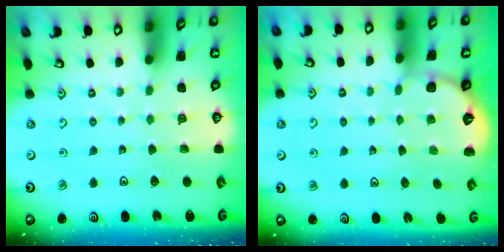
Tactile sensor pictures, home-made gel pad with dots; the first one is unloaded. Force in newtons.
{"total": 1.3, "press": 1.3, "slide": 0.1}